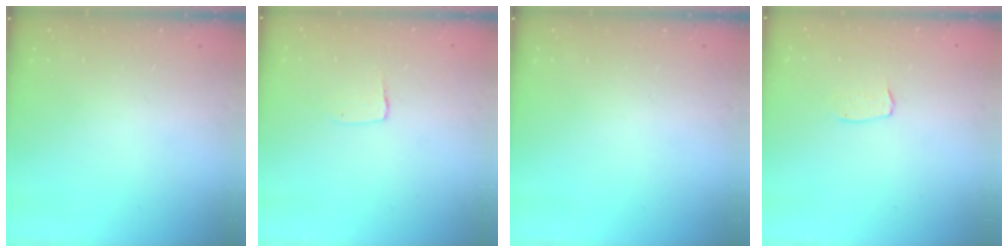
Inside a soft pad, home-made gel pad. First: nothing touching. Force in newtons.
{"total": 3.5, "press": 3.4, "slide": 0.3}
{"total": 0.0}
{"total": 3.0, "press": 3.0, "slide": 0.2}